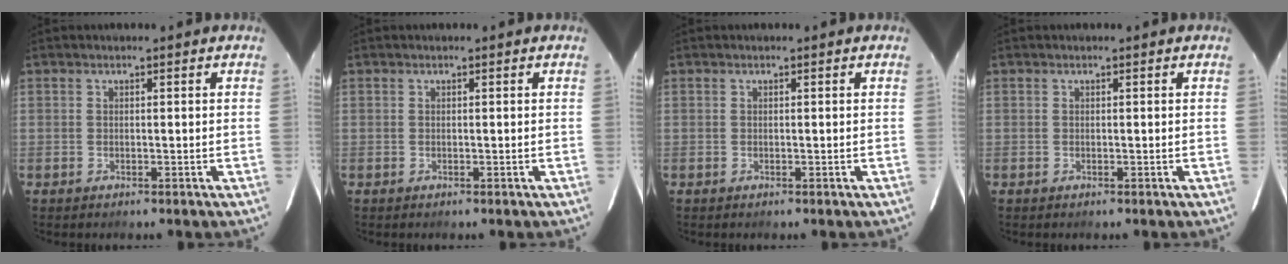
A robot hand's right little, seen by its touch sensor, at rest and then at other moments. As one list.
[{"total": 0.0}, {"total": 0.0}, {"total": 0.0}]